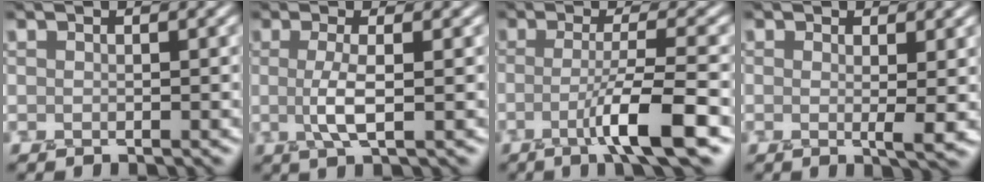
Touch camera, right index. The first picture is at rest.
{"total": 3.0, "force": [-0.1, 0.7, 2.9], "torque": [-0.060, -0.003, -0.004]}
{"total": 5.8, "force": [-2.2, 0.6, 5.3], "torque": [-0.086, -0.001, -0.050]}
{"total": 2.3, "force": [0.2, 0.3, 2.2], "torque": [-0.034, -0.010, 0.003]}